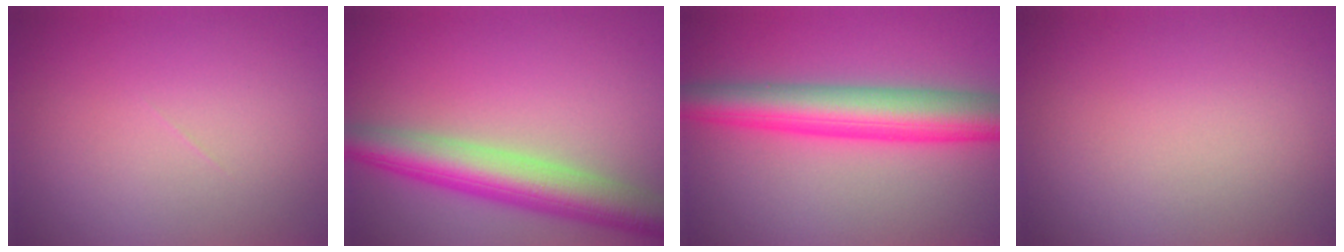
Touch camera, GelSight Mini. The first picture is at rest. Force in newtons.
{"total": 7.1, "press": 7.1, "slide": 0.0}
{"total": 7.7, "press": 7.7, "slide": 0.0}
{"total": 0.0}